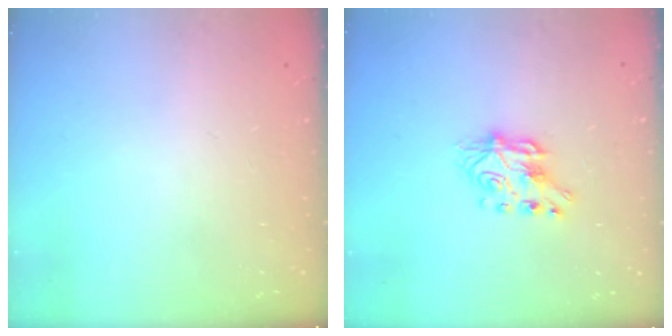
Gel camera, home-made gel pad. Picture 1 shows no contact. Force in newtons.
{"total": 6.9, "press": 6.9, "slide": 0.5}